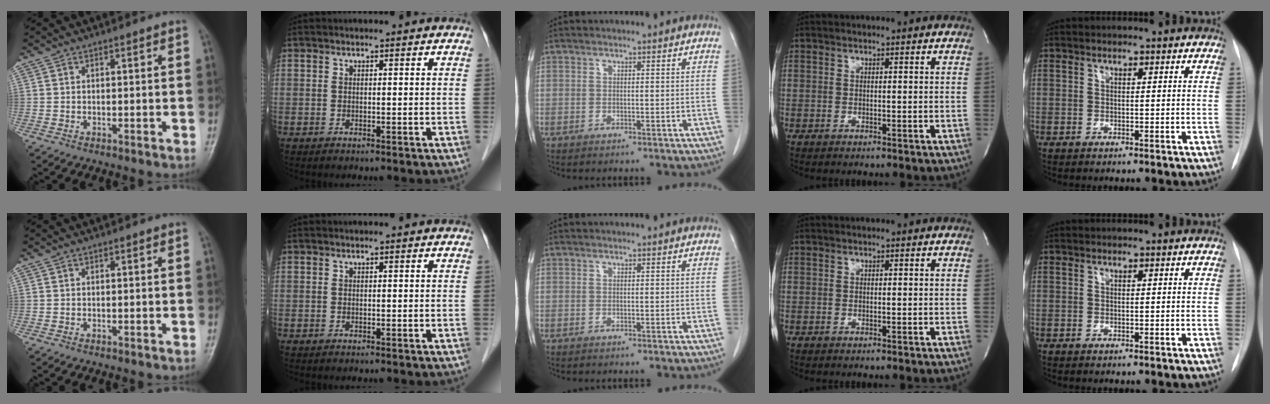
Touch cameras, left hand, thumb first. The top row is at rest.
{}